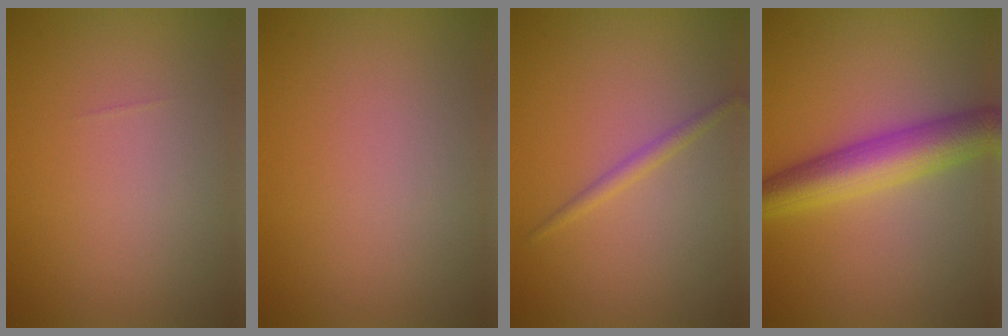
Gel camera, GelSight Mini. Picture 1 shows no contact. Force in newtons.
{"total": 0.0}
{"total": 1.3, "press": 1.3, "slide": 0.0}
{"total": 6.3, "press": 6.3, "slide": 0.1}